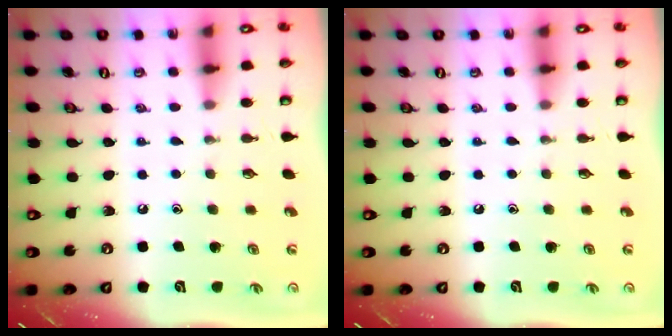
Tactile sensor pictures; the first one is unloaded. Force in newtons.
{"total": 0.0}